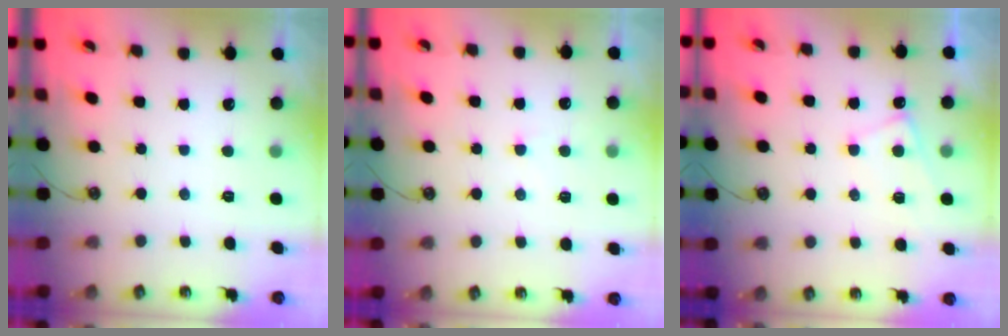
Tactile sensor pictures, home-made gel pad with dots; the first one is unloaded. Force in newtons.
{"total": 5.6, "press": 5.6, "slide": 0.5}
{"total": 2.6, "press": 2.5, "slide": 0.3}